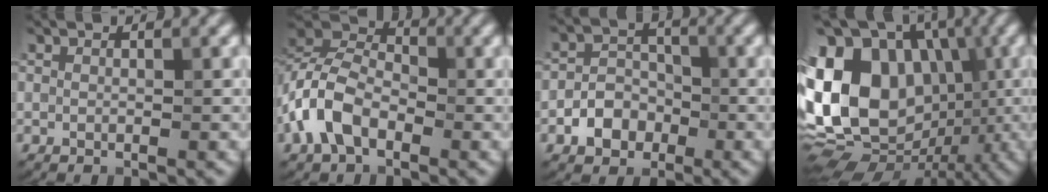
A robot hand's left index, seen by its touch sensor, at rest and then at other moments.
{"total": 6.5, "force": [-3.0, 3.8, 4.3], "torque": [-0.099, 0.012, -0.074]}
{"total": 3.2, "force": [-1.4, 2.4, 1.6], "torque": [-0.012, 0.010, -0.029]}
{"total": 18.9, "force": [0.9, 14.0, 12.7], "torque": [-0.246, 0.034, 0.025]}